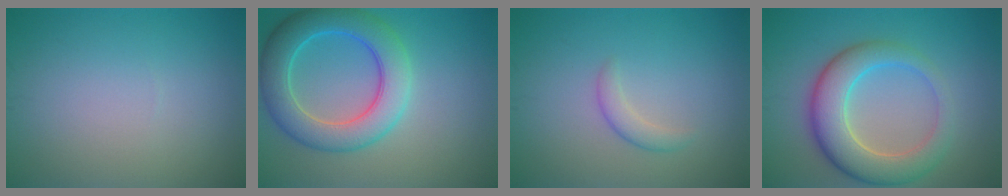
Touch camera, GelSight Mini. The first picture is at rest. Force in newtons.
{"total": 7.2, "press": 7.2, "slide": 0.2}
{"total": 1.5, "press": 1.5, "slide": 0.0}
{"total": 7.0, "press": 6.9, "slide": 0.7}